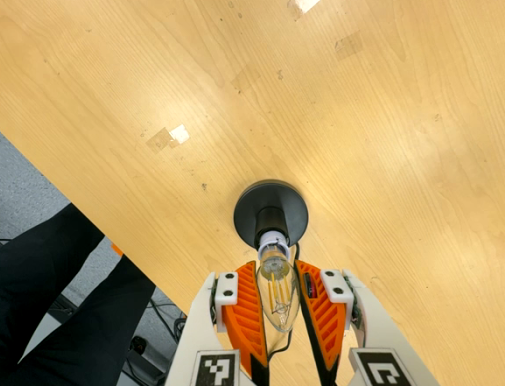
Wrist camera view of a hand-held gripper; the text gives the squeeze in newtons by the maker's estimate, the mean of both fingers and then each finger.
{"total": 10.1, "left": 10.0, "right": 10.2}